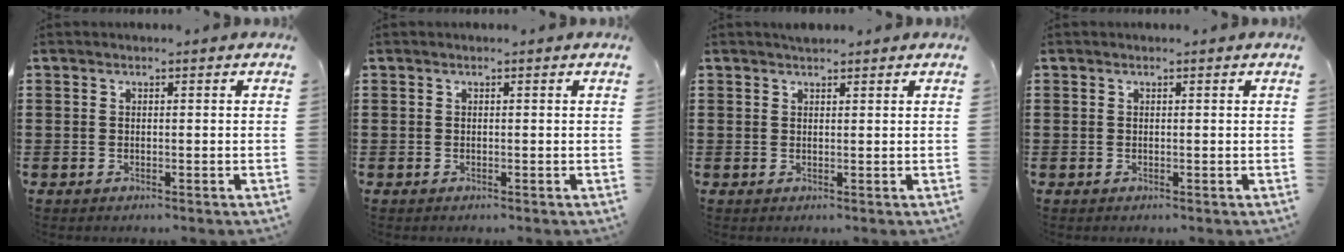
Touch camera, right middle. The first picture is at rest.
{"total": 0.0}
{"total": 1.1, "force": [1.1, 0.4, 0.1], "torque": [-0.004, 0.002, 0.020]}
{"total": 0.0}